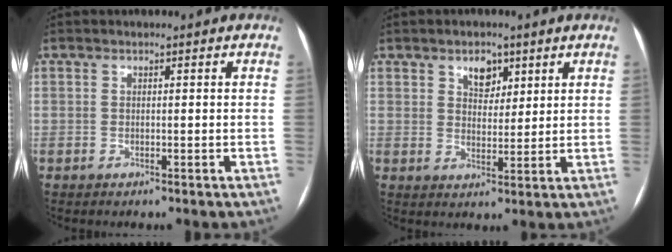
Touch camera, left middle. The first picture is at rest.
{"total": 4.2, "force": [2.5, 2.6, 2.1], "torque": [-0.031, 0.004, 0.043]}